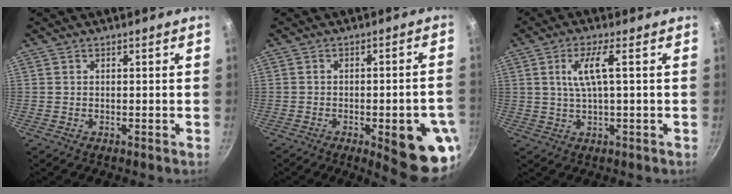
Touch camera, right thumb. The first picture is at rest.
{"total": 13.9, "force": [-4.8, 4.1, 12.4], "torque": [-0.125, 0.016, -0.055]}
{"total": 6.0, "force": [1.2, 1.0, 5.8], "torque": [-0.127, 0.006, 0.028]}